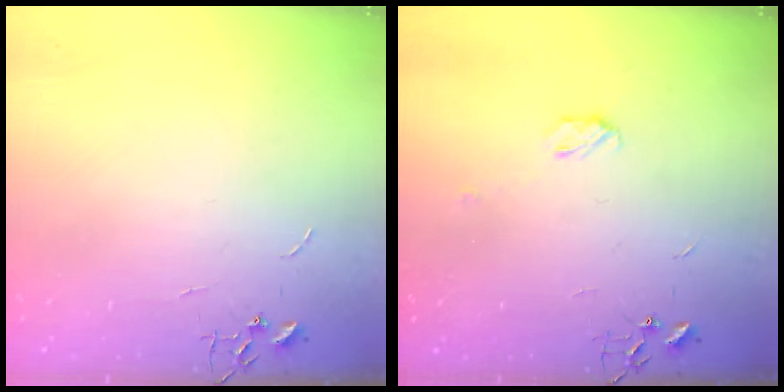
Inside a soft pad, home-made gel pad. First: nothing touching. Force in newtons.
{"total": 4.0, "press": 4.0, "slide": 0.6}